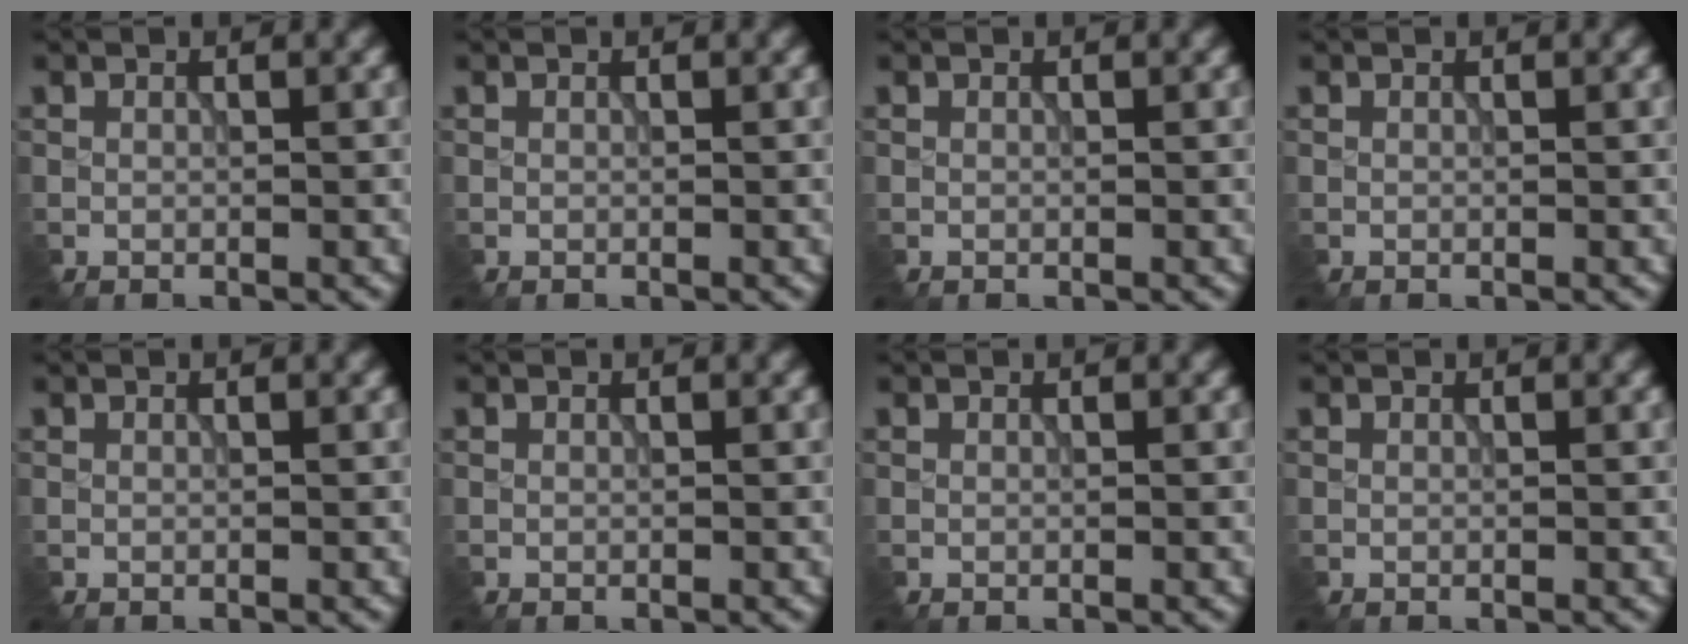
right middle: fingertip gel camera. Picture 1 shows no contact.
{"total": 0.0}
{"total": 0.0}
{"total": 0.0}
{"total": 0.0}
{"total": 0.0}
{"total": 0.0}
{"total": 0.0}